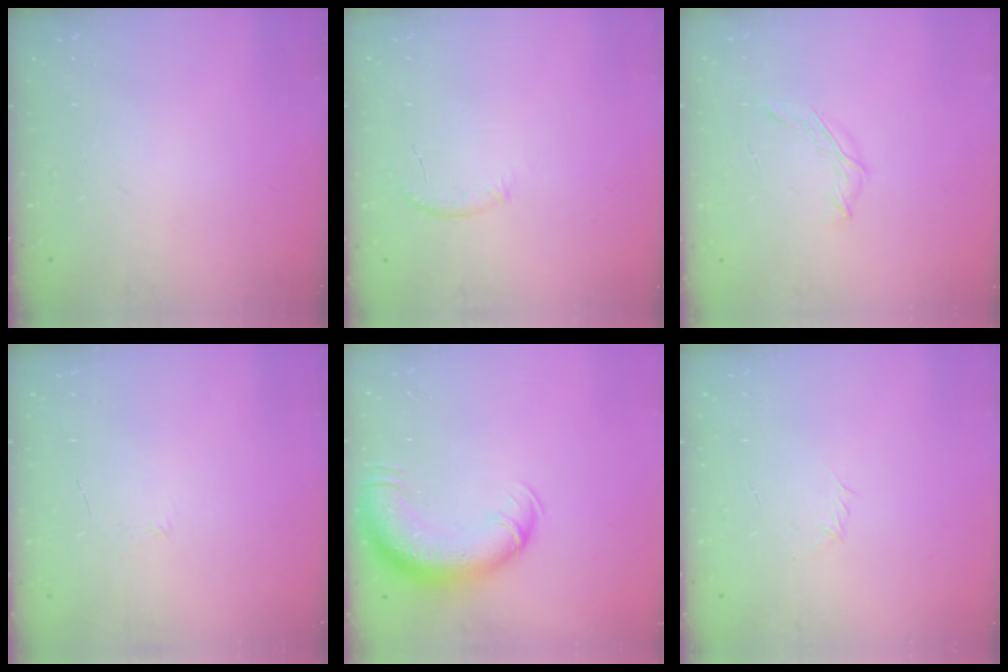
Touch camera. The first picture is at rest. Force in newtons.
{"total": 6.9, "press": 6.7, "slide": 1.8}
{"total": 4.7, "press": 4.6, "slide": 1.0}
{"total": 3.6, "press": 3.5, "slide": 0.9}
{"total": 13.1, "press": 12.7, "slide": 3.2}
{"total": 2.9, "press": 2.8, "slide": 0.8}